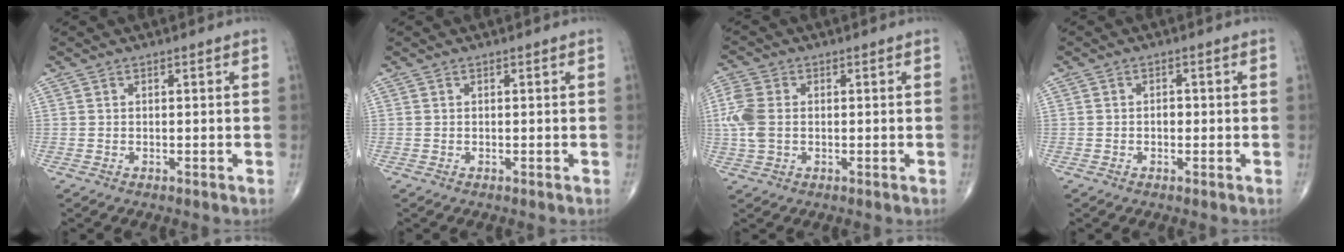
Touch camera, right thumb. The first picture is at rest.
{"total": 0.0}
{"total": 6.5, "force": [0.1, 4.4, 4.8], "torque": [-0.134, 0.008, -0.002]}
{"total": 1.3, "force": [-0.2, 1.0, 0.9], "torque": [-0.009, 0.003, -0.006]}